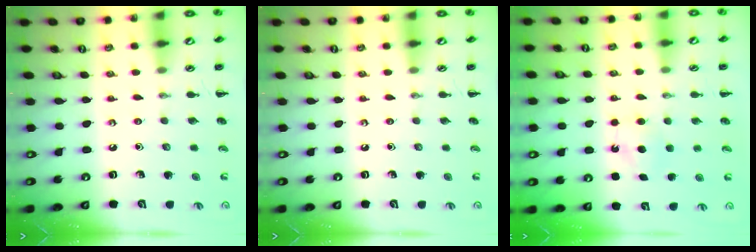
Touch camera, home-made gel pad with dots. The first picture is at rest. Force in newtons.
{"total": 0.0}
{"total": 5.3, "press": 5.1, "slide": 1.3}